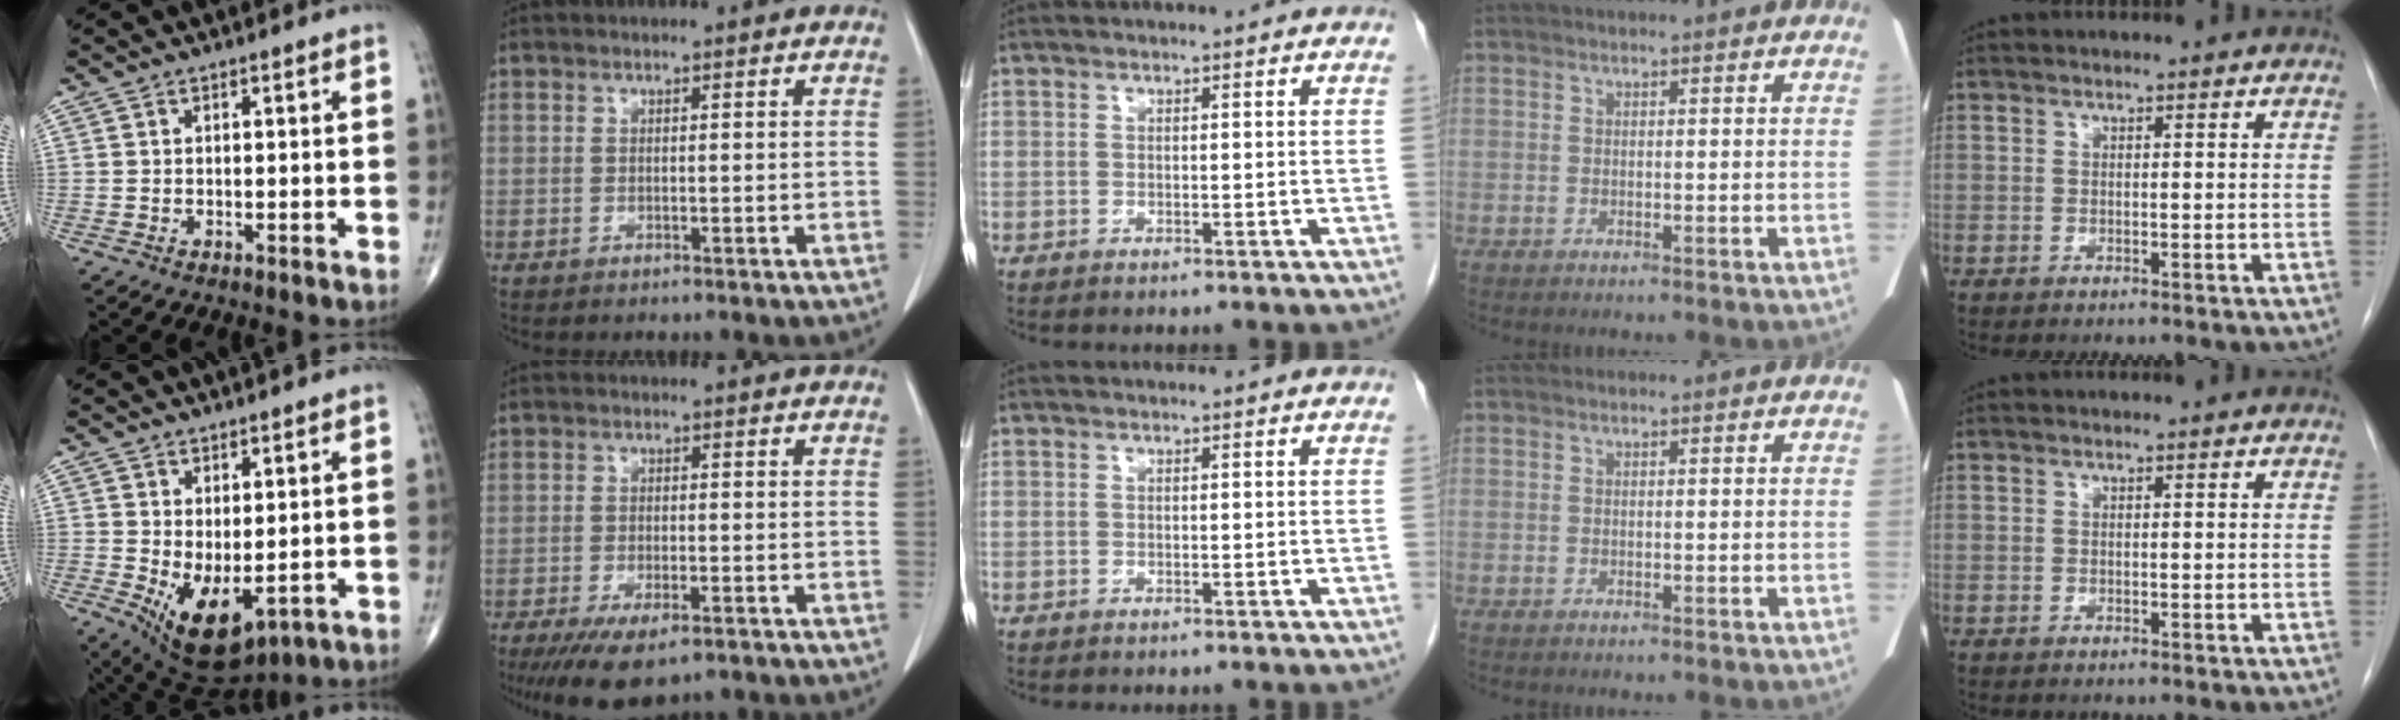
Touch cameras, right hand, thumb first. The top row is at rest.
{"thumb": {"total": 9.6, "force": [-1.6, 4.9, 8.1], "torque": [-0.126, -0.011, 0.000]}, "index": {"total": 8.7, "force": [-6.0, 2.8, 5.6], "torque": [-0.088, -0.015, -0.092]}}